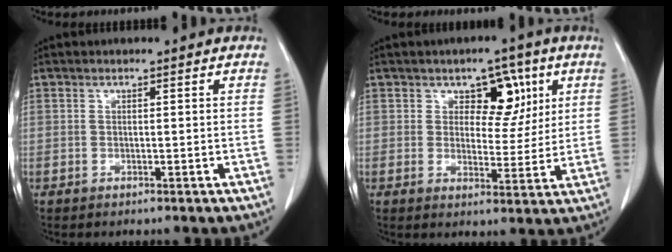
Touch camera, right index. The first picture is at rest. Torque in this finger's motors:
{"motor_torque": [0.21, 0.40, 0.03, 0.01]}